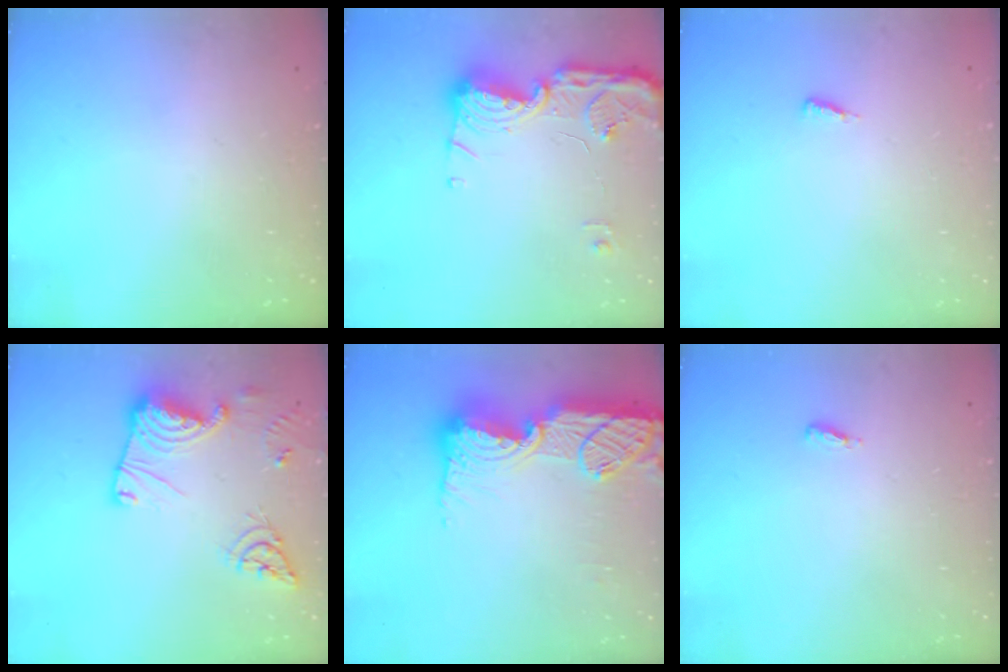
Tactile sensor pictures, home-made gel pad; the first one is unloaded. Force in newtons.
{"total": 15.0, "press": 14.9, "slide": 0.8}
{"total": 3.7, "press": 3.7, "slide": 0.5}
{"total": 17.7, "press": 17.6, "slide": 1.8}
{"total": 21.2, "press": 21.2, "slide": 1.2}
{"total": 3.7, "press": 3.6, "slide": 1.0}